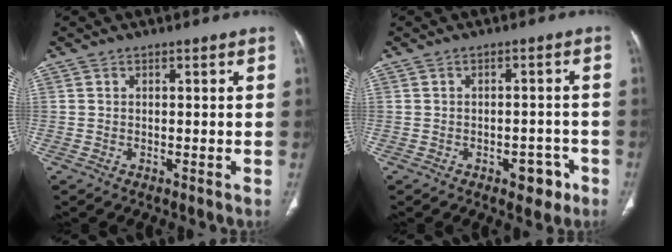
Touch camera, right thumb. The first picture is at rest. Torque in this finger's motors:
{"motor_torque": [0.93, 0.49, 0.23, -0.62, 0.10]}